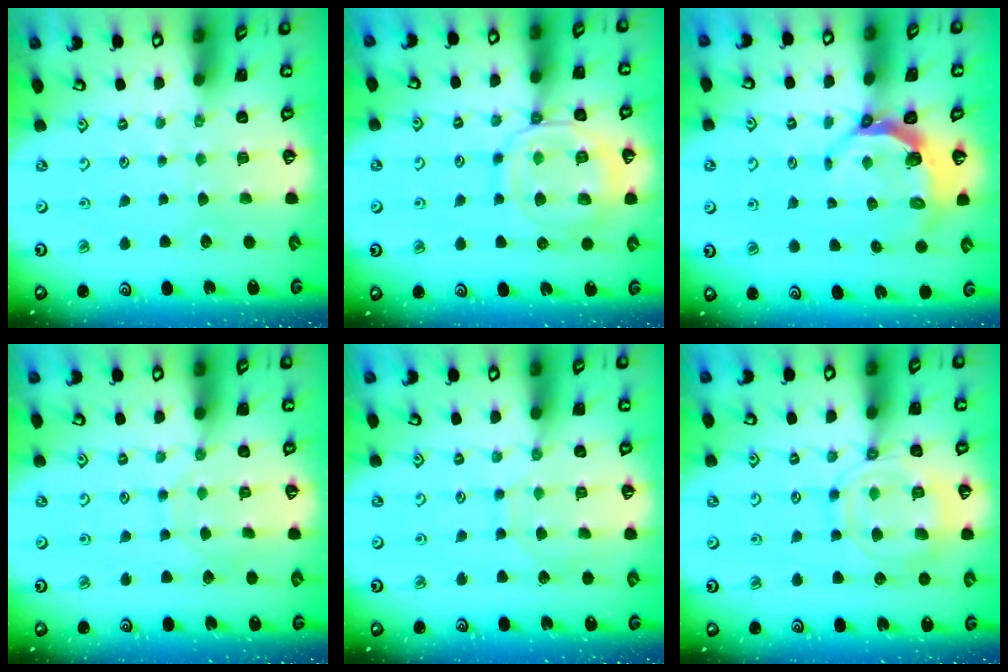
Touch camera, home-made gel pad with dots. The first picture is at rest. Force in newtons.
{"total": 14.9, "press": 14.8, "slide": 1.5}
{"total": 4.8, "press": 3.6, "slide": 3.2}
{"total": 4.8, "press": 4.8, "slide": 0.2}
{"total": 5.6, "press": 5.5, "slide": 0.5}
{"total": 12.4, "press": 12.3, "slide": 1.3}